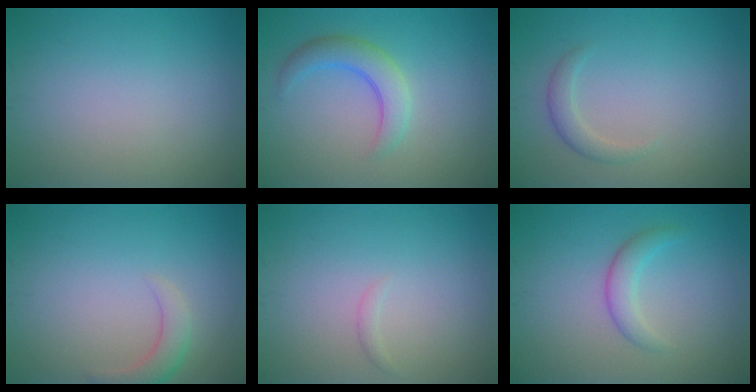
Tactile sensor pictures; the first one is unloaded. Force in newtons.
{"total": 3.3, "press": 3.3, "slide": 0.3}
{"total": 1.6, "press": 1.6, "slide": 0.1}
{"total": 2.3, "press": 2.3, "slide": 0.3}
{"total": 0.6, "press": 0.6, "slide": 0.1}
{"total": 2.2, "press": 2.2, "slide": 0.1}